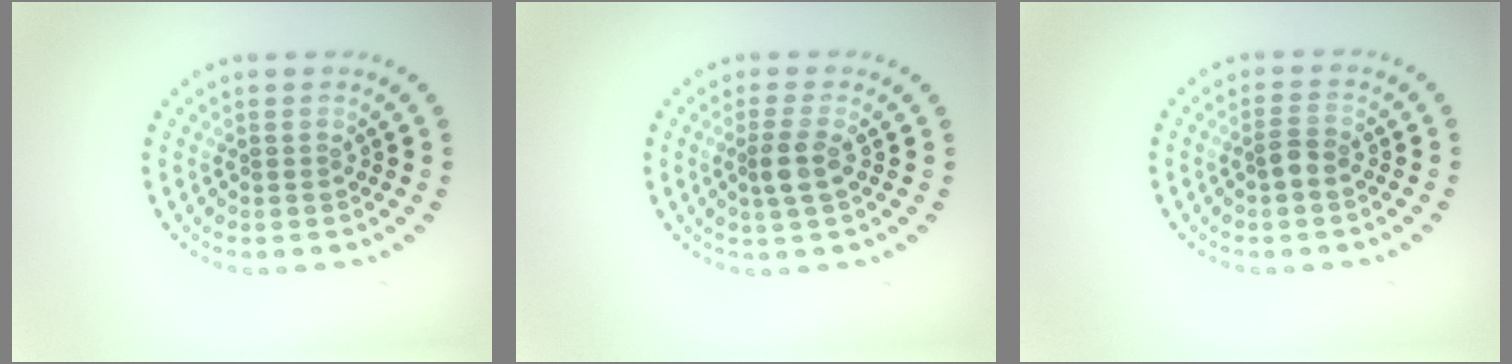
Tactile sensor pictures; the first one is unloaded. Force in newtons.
{"total": 2.3, "press": 1.9, "slide": 1.2}
{"total": 1.5, "press": 1.3, "slide": 0.6}